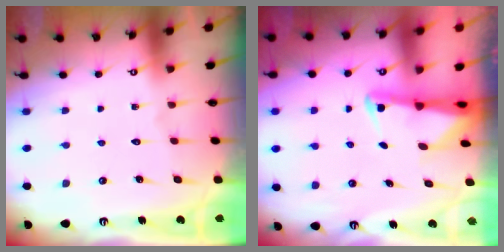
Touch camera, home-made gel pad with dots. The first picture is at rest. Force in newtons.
{"total": 2.3, "press": 2.3, "slide": 0.5}